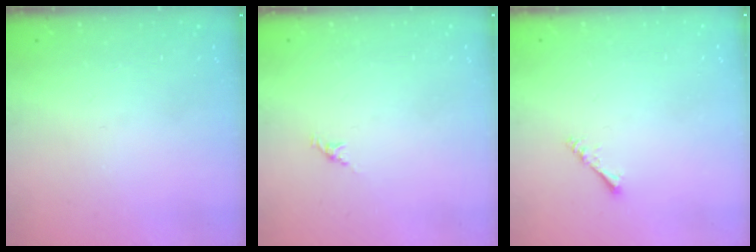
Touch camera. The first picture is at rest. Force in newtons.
{"total": 2.1, "press": 2.0, "slide": 0.7}
{"total": 1.4, "press": 1.4, "slide": 0.3}